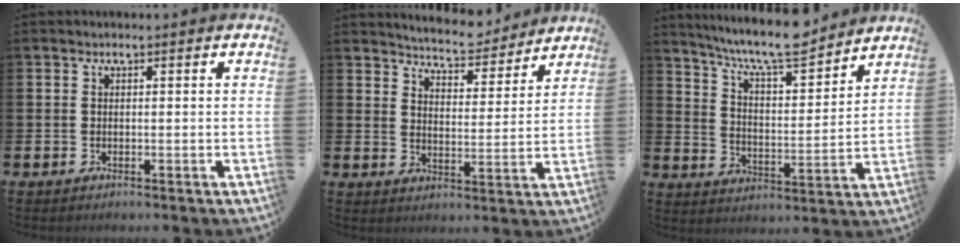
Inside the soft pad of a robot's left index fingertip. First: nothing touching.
{"total": 6.3, "force": [6.2, 0.8, 0.6], "torque": [-0.027, -0.046, 0.108]}
{"total": 9.3, "force": [8.6, 0.8, 3.3], "torque": [-0.085, -0.059, 0.151]}